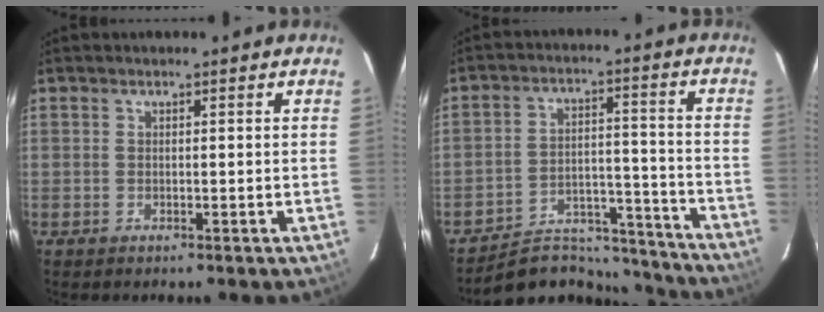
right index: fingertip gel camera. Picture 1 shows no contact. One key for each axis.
{"total": 16.1, "fx": -14.8, "fy": 5.8, "fz": 2.4, "tx": -0.044, "ty": 0.050, "tz": -0.204}